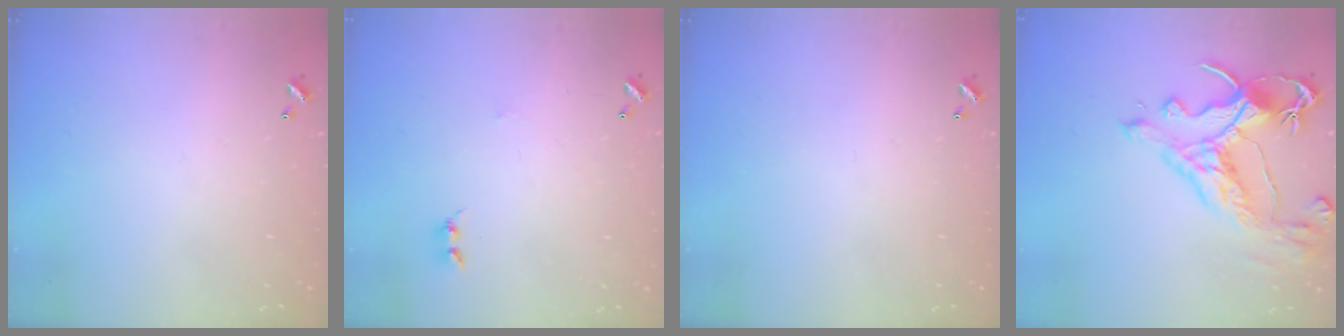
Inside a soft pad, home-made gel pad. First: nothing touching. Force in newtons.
{"total": 2.9, "press": 2.8, "slide": 0.4}
{"total": 0.0}
{"total": 7.5, "press": 7.3, "slide": 1.8}